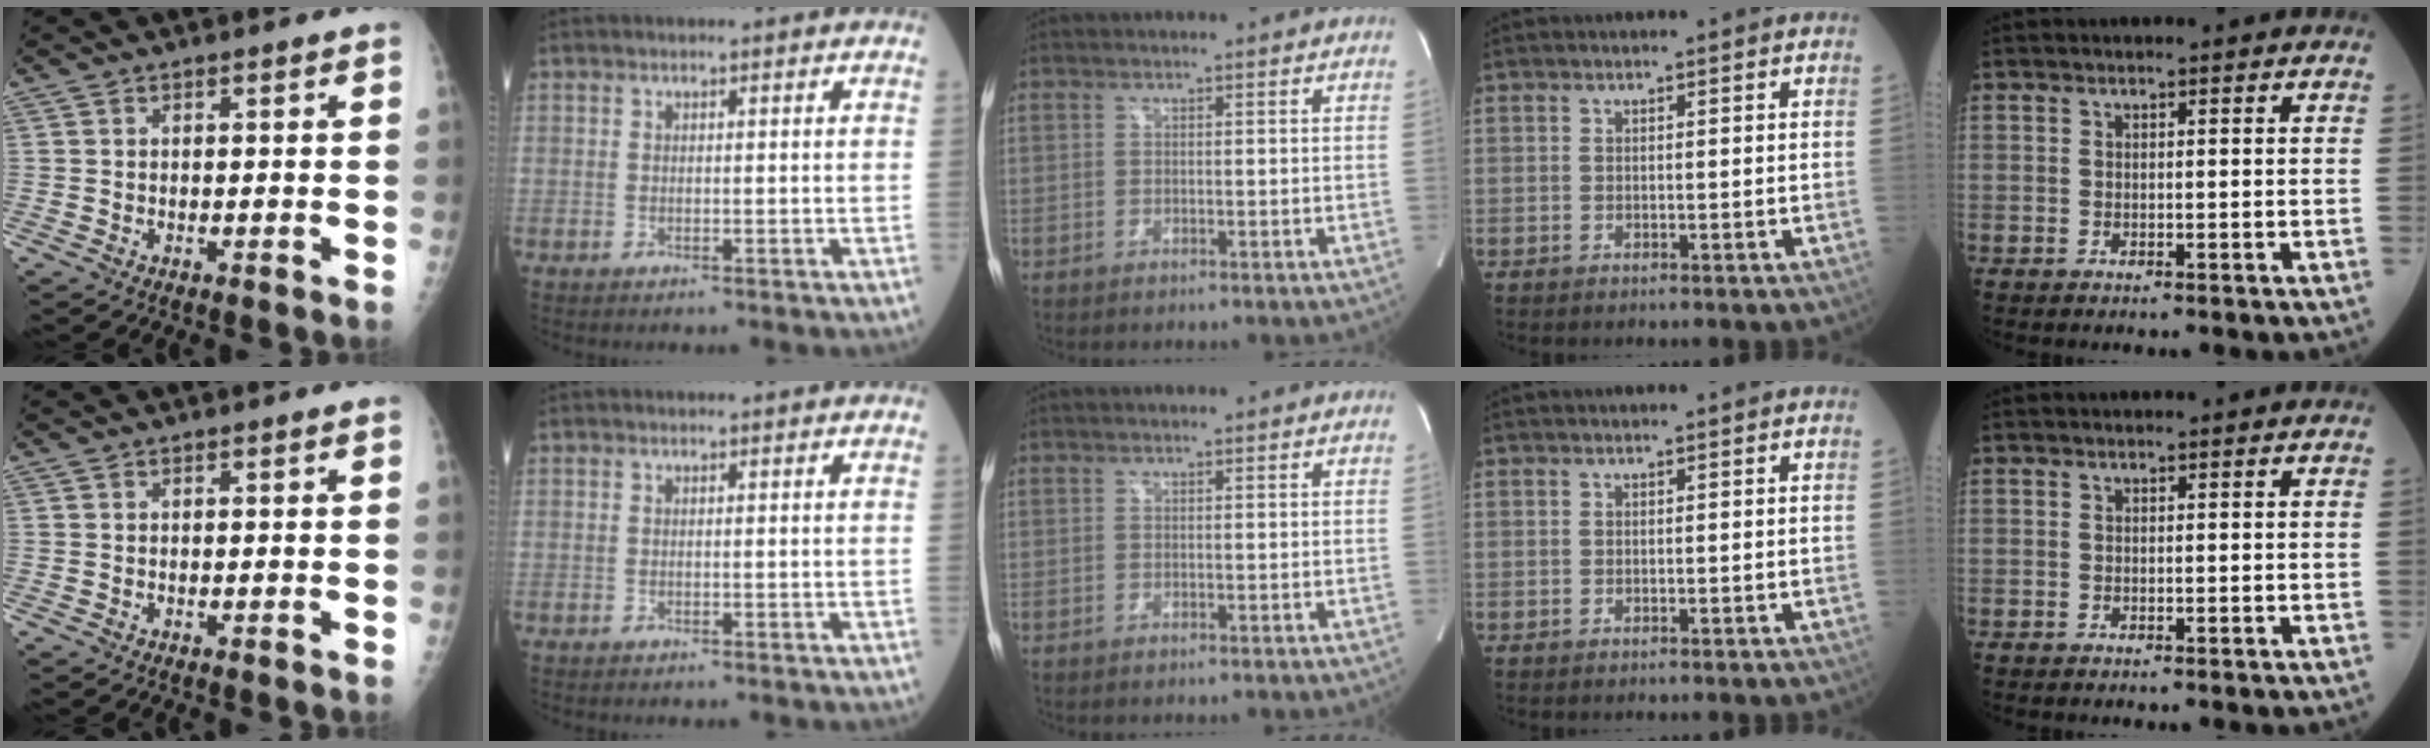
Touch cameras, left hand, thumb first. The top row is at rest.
{}